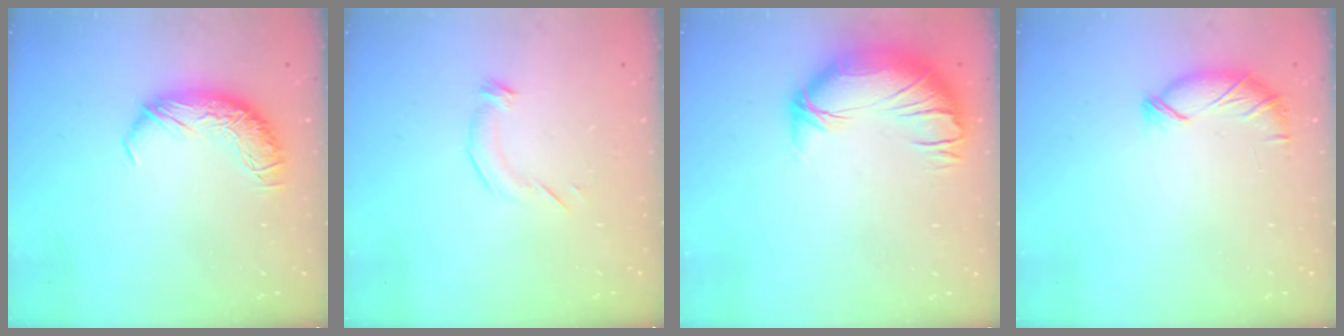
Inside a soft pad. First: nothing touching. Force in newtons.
{"total": 4.7, "press": 4.6, "slide": 1.0}
{"total": 2.1, "press": 0.9, "slide": 2.0}
{"total": 6.4, "press": 6.4, "slide": 0.6}